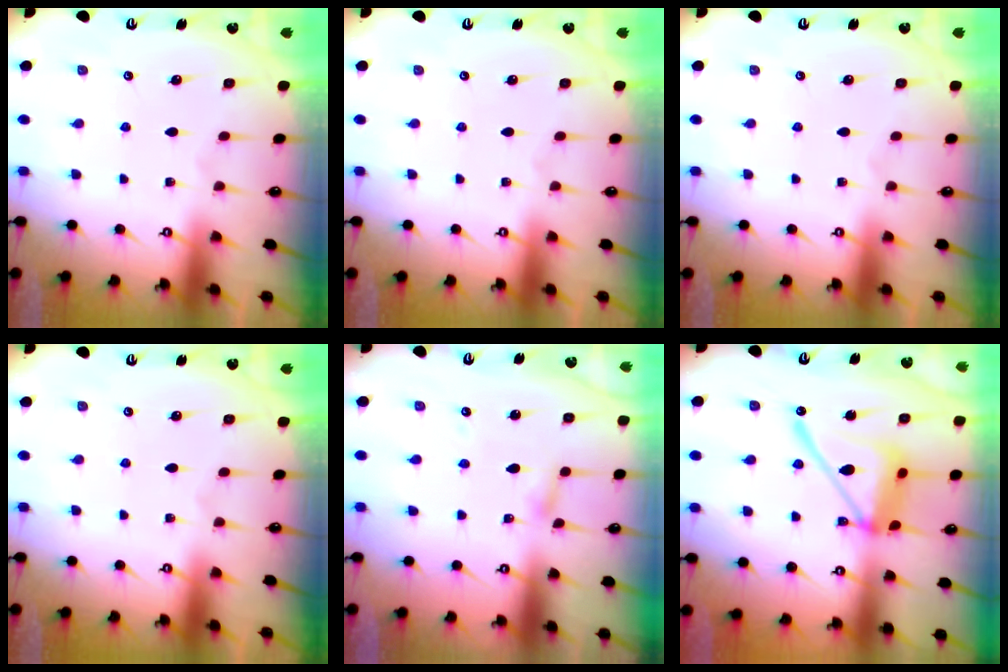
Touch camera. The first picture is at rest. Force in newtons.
{"total": 0.0}
{"total": 0.0}
{"total": 0.0}
{"total": 2.5, "press": 2.5, "slide": 0.2}
{"total": 15.7, "press": 15.7, "slide": 1.6}